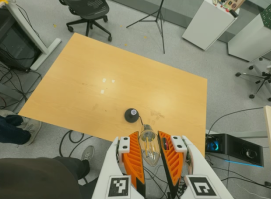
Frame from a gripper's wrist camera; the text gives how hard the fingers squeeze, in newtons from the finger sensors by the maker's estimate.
{"total": 15.7, "left": 17.4, "right": 14.0}